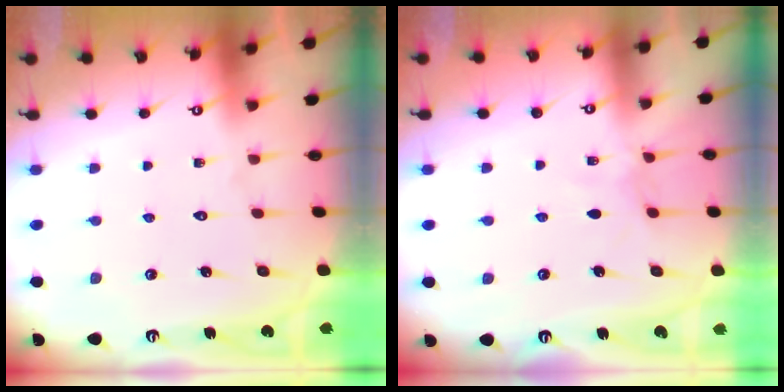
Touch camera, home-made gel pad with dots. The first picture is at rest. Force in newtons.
{"total": 3.2, "press": 3.1, "slide": 0.4}